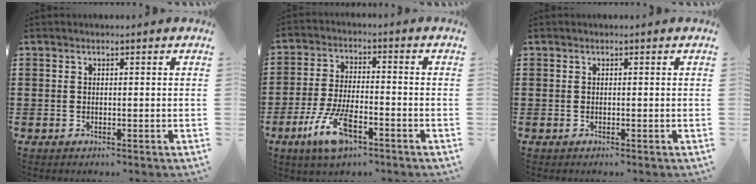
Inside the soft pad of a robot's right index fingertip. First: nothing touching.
{"total": 9.1, "force": [-4.6, 3.1, 7.1], "torque": [-0.157, -0.005, -0.084]}
{"total": 0.0}